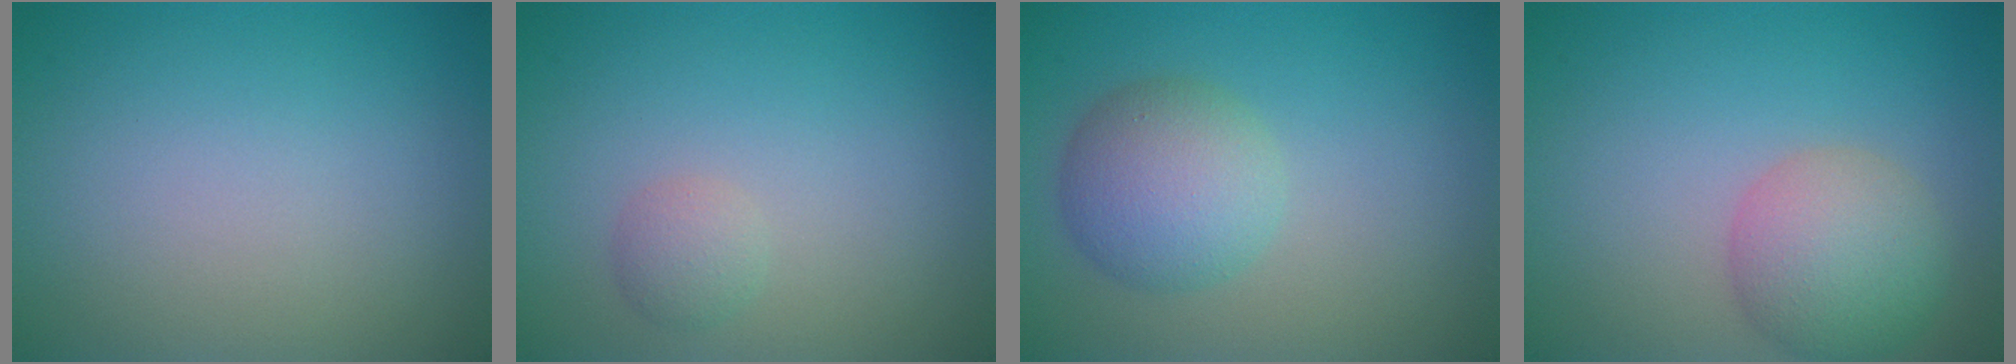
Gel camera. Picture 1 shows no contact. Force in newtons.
{"total": 1.3, "press": 1.3, "slide": 0.2}
{"total": 4.5, "press": 4.5, "slide": 0.2}
{"total": 4.6, "press": 4.6, "slide": 0.2}